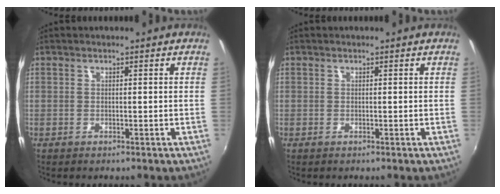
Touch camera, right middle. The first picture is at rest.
{"total": 0.0}